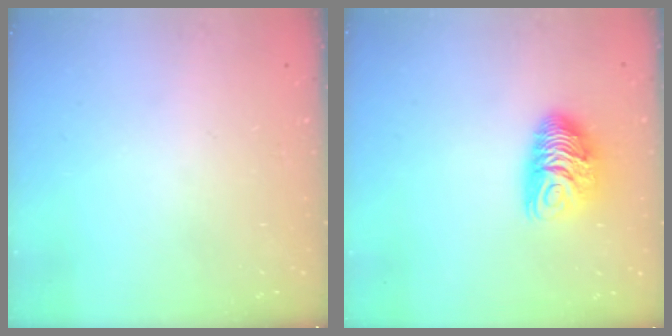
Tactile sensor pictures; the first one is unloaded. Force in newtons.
{"total": 9.6, "press": 9.6, "slide": 0.5}